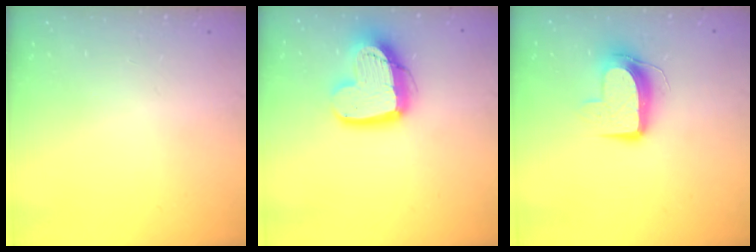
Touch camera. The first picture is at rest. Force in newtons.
{"total": 15.5, "press": 15.4, "slide": 1.4}
{"total": 10.4, "press": 10.4, "slide": 0.6}